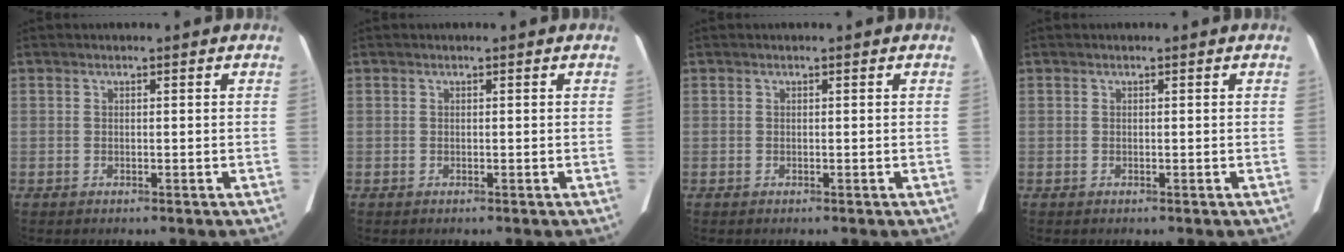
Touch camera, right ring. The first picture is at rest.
{"total": 0.0}
{"total": 0.0}
{"total": 0.0}